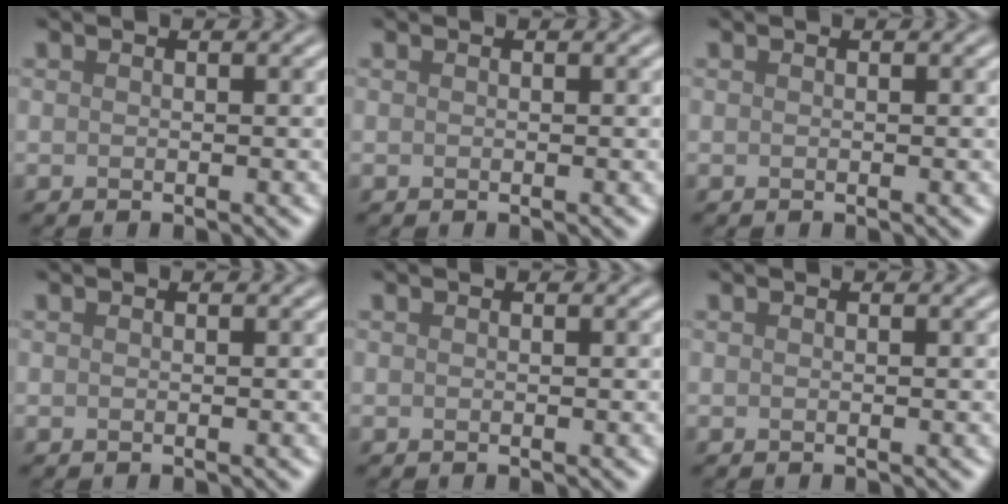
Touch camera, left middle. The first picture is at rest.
{"total": 0.0}
{"total": 0.0}
{"total": 0.0}
{"total": 0.0}
{"total": 0.0}